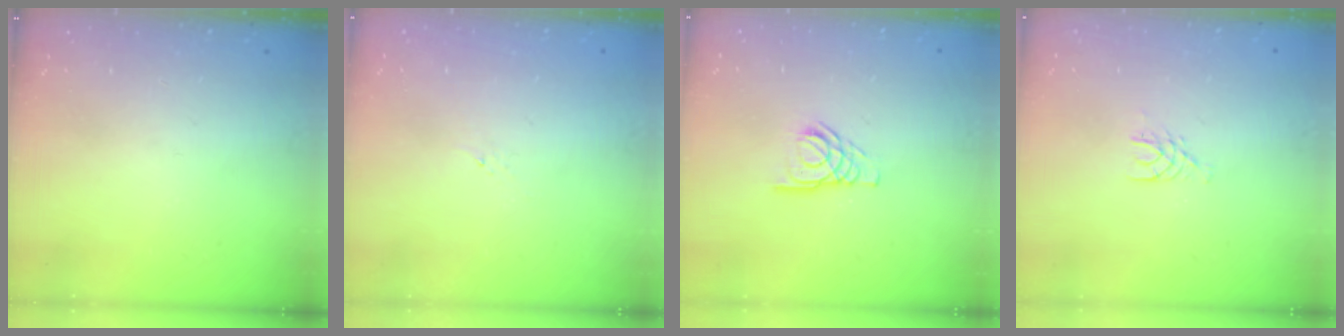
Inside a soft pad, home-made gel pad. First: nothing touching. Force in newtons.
{"total": 1.2, "press": 1.1, "slide": 0.2}
{"total": 5.9, "press": 5.8, "slide": 0.8}
{"total": 4.7, "press": 4.7, "slide": 0.5}